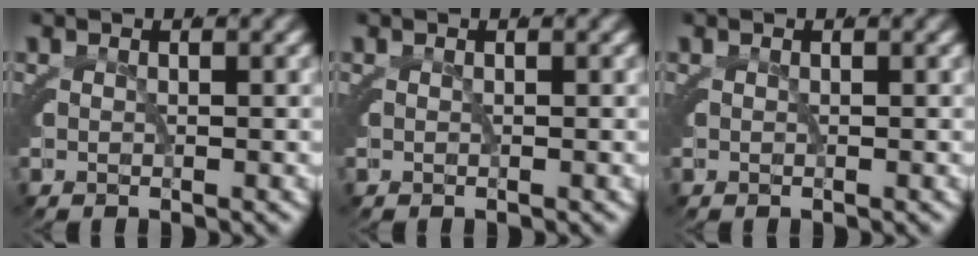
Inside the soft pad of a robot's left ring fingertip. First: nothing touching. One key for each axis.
{"total": 0.0}
{"total": 0.0}